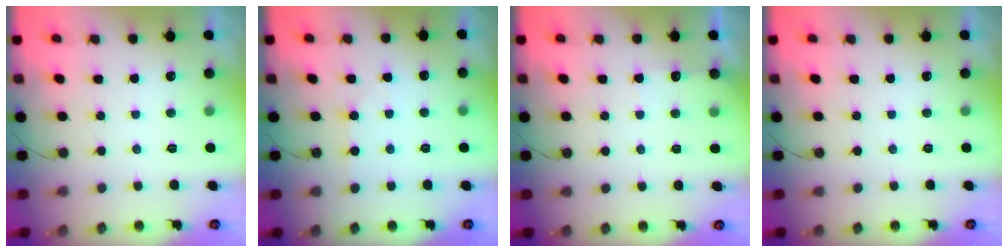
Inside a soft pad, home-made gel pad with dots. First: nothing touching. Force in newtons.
{"total": 2.1, "press": 2.0, "slide": 0.5}
{"total": 3.8, "press": 3.8, "slide": 0.4}
{"total": 0.0}